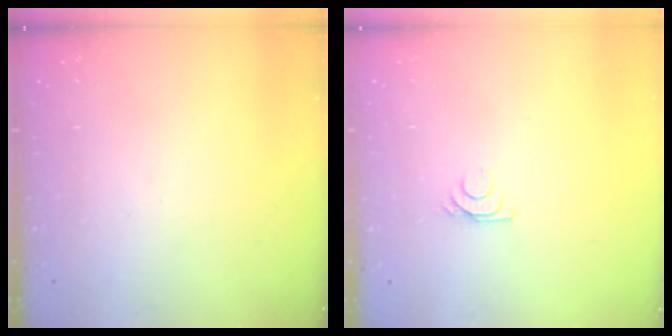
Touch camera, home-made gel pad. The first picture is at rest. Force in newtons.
{"total": 6.2, "press": 6.2, "slide": 0.8}